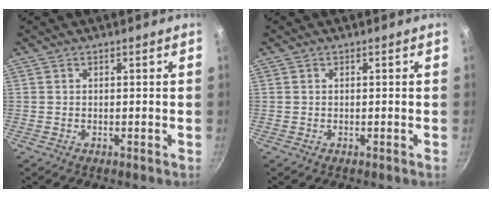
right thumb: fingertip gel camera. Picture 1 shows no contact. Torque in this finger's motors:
{"motor_torque": [-0.09, -0.07, 0.04, -0.01, 0.03]}